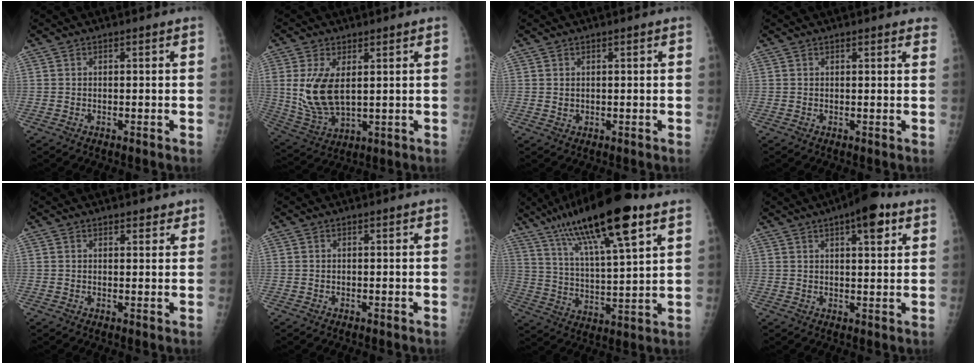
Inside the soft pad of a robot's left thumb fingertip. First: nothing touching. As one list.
[{"total": 11.2, "force": [2.1, 6.1, 9.1], "torque": [-0.181, -0.019, 0.056]}, {"total": 0.9, "force": [0.4, 0.7, 0.5], "torque": [-0.003, -0.003, 0.008]}, {"total": 2.6, "force": [2.1, 0.8, 1.3], "torque": [0.001, 0.001, 0.019]}, {"total": 2.4, "force": [2.0, 1.1, 0.8], "torque": [0.010, -0.008, 0.020]}, {"total": 0.0}, {"total": 21.1, "force": [12.5, 4.3, 16.4], "torque": [-0.279, -0.028, 0.220]}, {"total": 8.5, "force": [4.5, 2.9, 6.6], "torque": [-0.078, -0.011, 0.058]}]